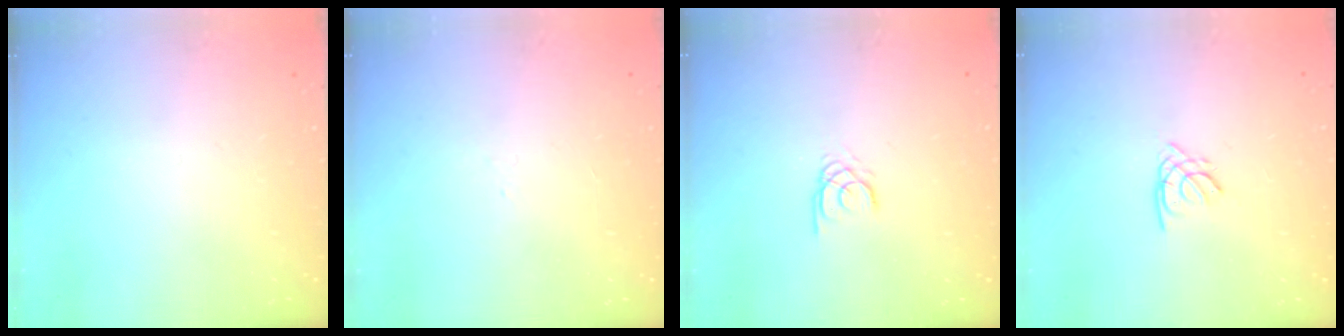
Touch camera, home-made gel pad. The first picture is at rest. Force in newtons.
{"total": 1.6, "press": 1.5, "slide": 0.4}
{"total": 1.7, "press": 1.7, "slide": 0.2}
{"total": 1.4, "press": 1.4, "slide": 0.3}